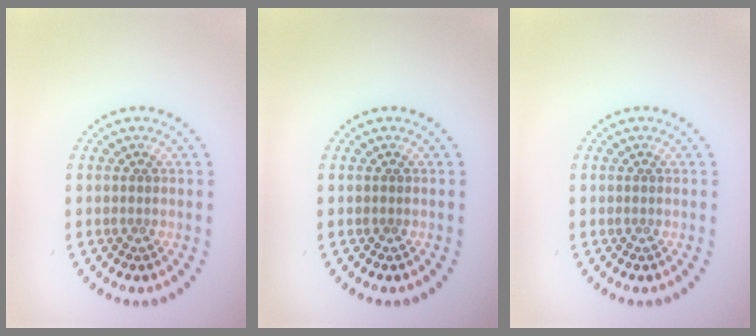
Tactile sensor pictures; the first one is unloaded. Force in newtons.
{"total": 0.0}
{"total": 0.0}